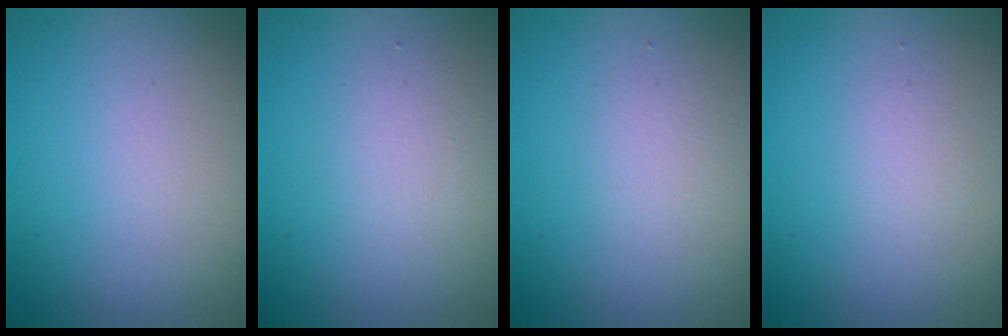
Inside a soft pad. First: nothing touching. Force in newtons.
{"total": 1.9, "press": 1.9, "slide": 0.1}
{"total": 1.3, "press": 1.3, "slide": 0.1}
{"total": 1.1, "press": 1.1, "slide": 0.1}